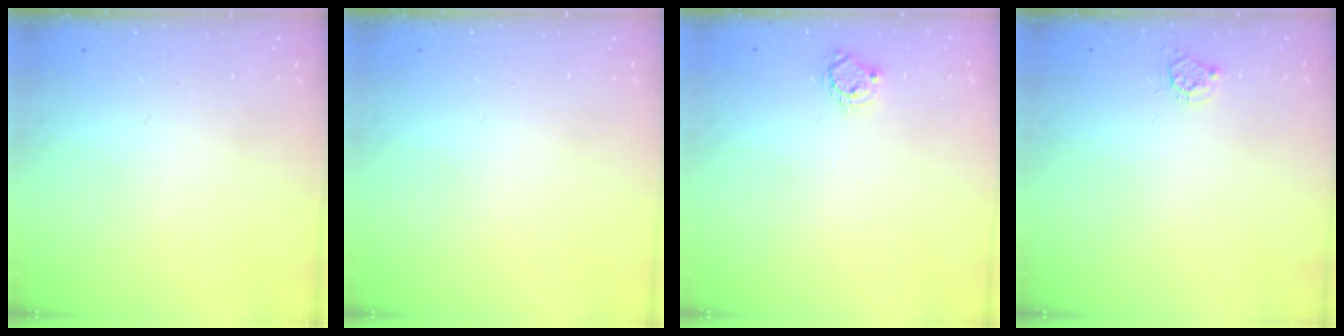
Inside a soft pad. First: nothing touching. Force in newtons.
{"total": 0.0}
{"total": 6.0, "press": 6.0, "slide": 0.5}
{"total": 3.8, "press": 3.8, "slide": 0.2}